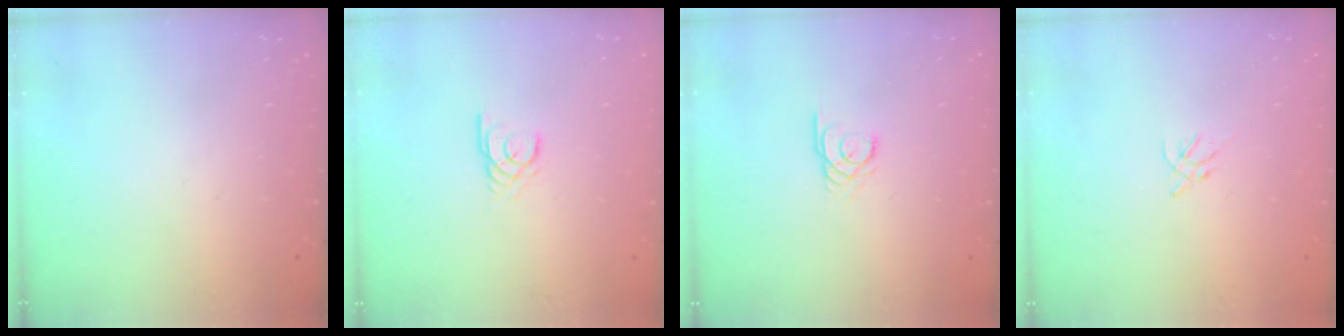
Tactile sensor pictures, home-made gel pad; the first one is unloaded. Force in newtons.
{"total": 2.1, "press": 2.1, "slide": 0.0}
{"total": 2.4, "press": 2.4, "slide": 0.3}
{"total": 2.3, "press": 2.2, "slide": 0.6}